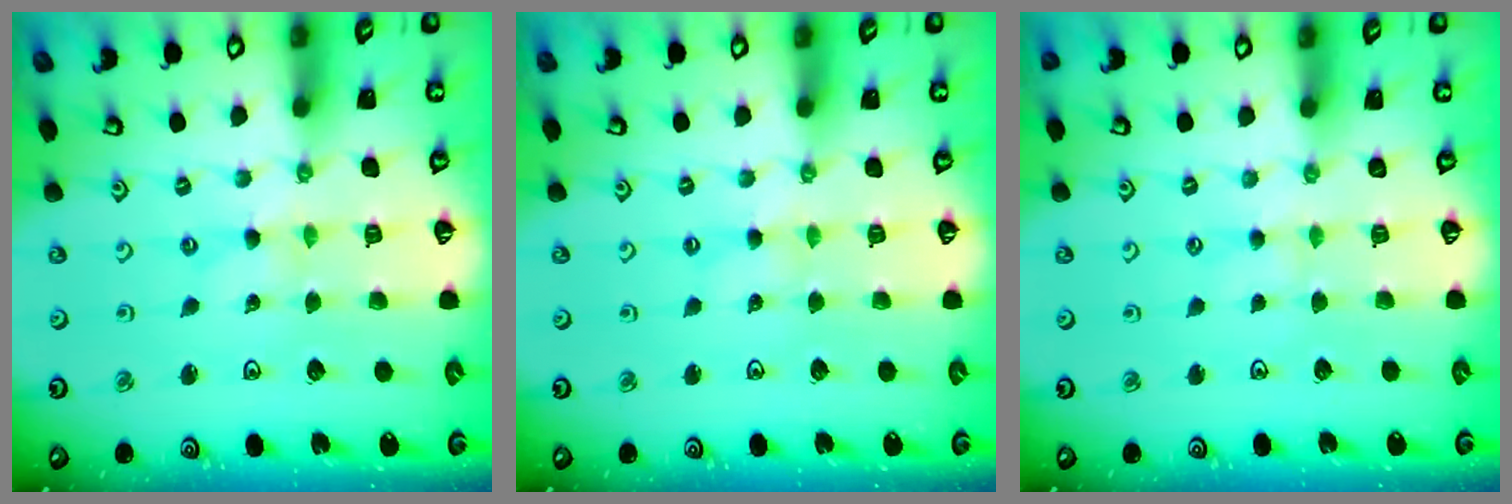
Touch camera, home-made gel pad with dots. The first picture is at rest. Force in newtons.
{"total": 1.0, "press": 0.9, "slide": 0.2}
{"total": 1.8, "press": 1.7, "slide": 0.4}